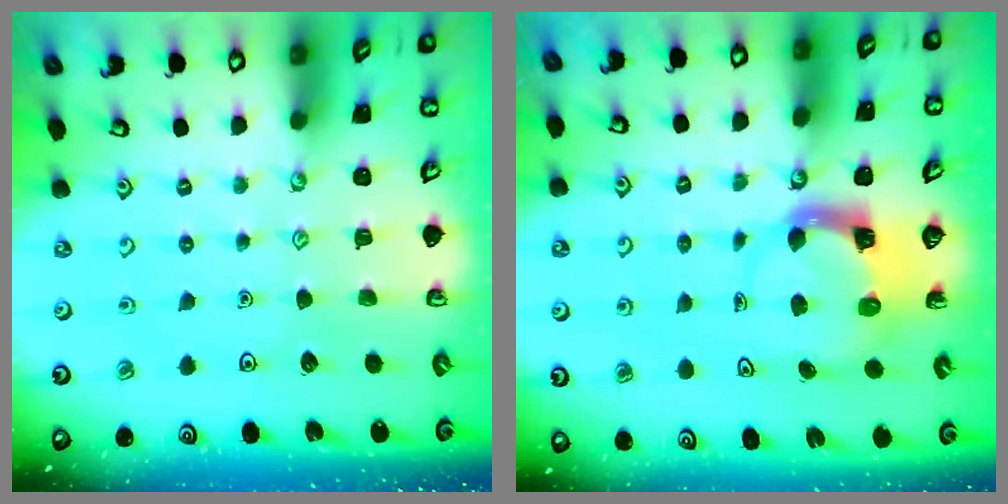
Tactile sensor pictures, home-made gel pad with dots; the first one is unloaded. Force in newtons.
{"total": 3.8, "press": 3.7, "slide": 0.5}